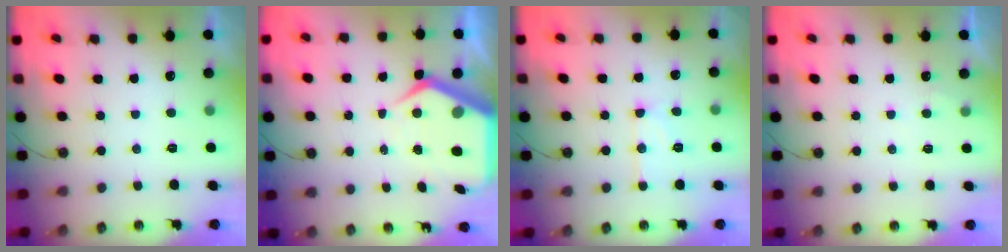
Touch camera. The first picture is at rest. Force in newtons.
{"total": 8.2, "press": 8.2, "slide": 0.6}
{"total": 9.5, "press": 9.5, "slide": 0.9}
{"total": 2.8, "press": 2.8, "slide": 0.3}